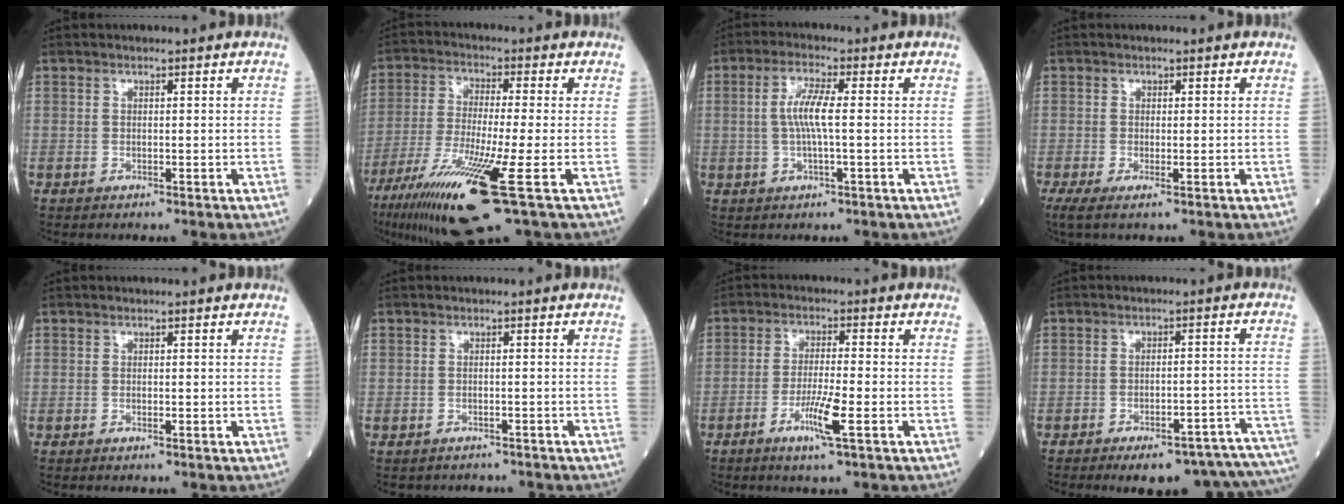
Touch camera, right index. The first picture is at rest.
{"total": 15.0, "force": [-7.6, -0.1, 13.0], "torque": [-0.256, -0.045, -0.139]}
{"total": 5.2, "force": [0.2, 0.4, 5.2], "torque": [-0.110, 0.005, 0.000]}
{"total": 2.5, "force": [-1.3, 0.4, 2.1], "torque": [-0.040, -0.011, -0.021]}
{"total": 0.0}
{"total": 3.2, "force": [-2.8, 1.6, -0.4], "torque": [0.001, 0.007, -0.042]}
{"total": 5.7, "force": [-2.7, -0.3, 5.0], "torque": [-0.096, -0.011, -0.051]}
{"total": 17.6, "force": [-15.6, 3.0, 7.4], "torque": [-0.025, 0.025, -0.184]}